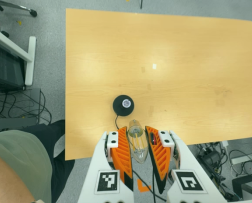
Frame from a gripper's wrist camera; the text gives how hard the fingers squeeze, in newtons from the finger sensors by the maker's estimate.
{"total": 21.3, "left": 23.5, "right": 19.2}